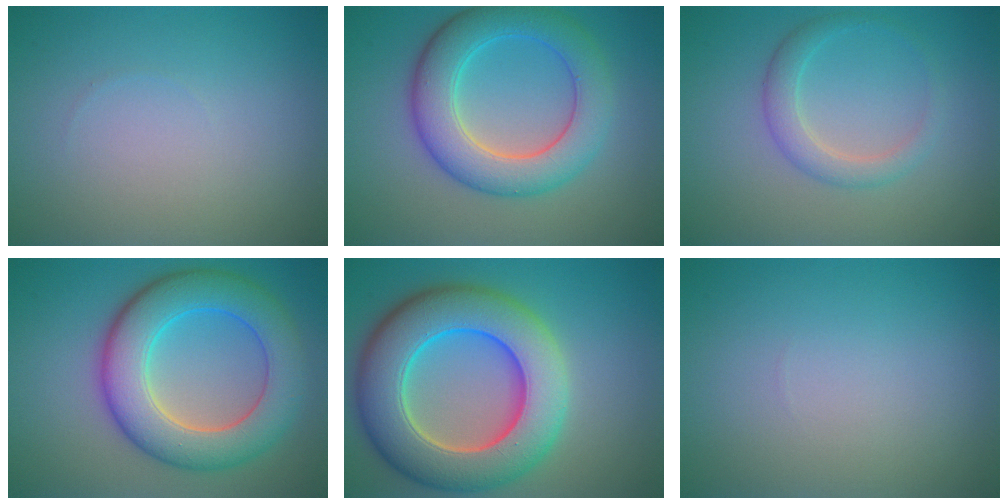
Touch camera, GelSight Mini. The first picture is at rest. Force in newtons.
{"total": 7.1, "press": 7.1, "slide": 0.1}
{"total": 2.4, "press": 2.4, "slide": 0.1}
{"total": 8.7, "press": 8.7, "slide": 0.1}
{"total": 11.4, "press": 11.4, "slide": 0.6}
{"total": 0.0}